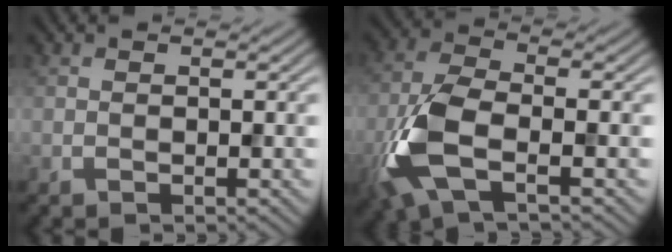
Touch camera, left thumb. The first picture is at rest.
{"total": 8.7, "force": [-3.1, 3.7, 7.3], "torque": [-0.186, -0.012, -0.077]}